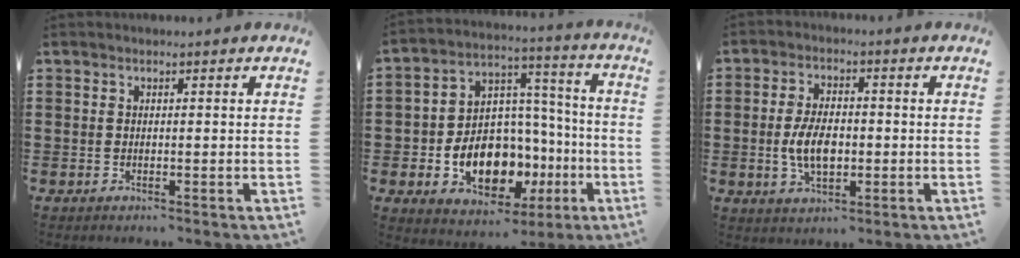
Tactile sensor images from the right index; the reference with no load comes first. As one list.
[{"total": 11.6, "force": [-4.6, 8.2, 6.7], "torque": [-0.139, 0.008, -0.078]}, {"total": 6.4, "force": [-0.8, 3.3, 5.4], "torque": [-0.119, -0.001, -0.019]}]